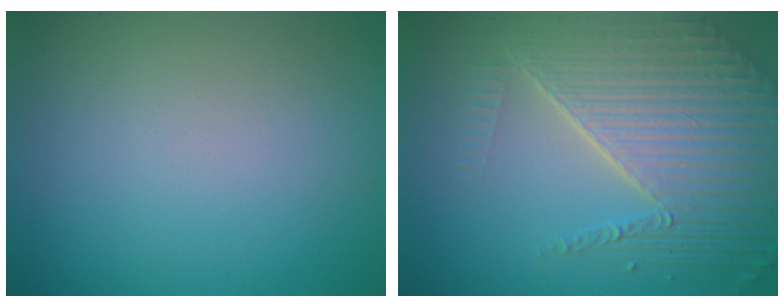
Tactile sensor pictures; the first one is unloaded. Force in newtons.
{"total": 8.5, "press": 5.6, "slide": 6.3}